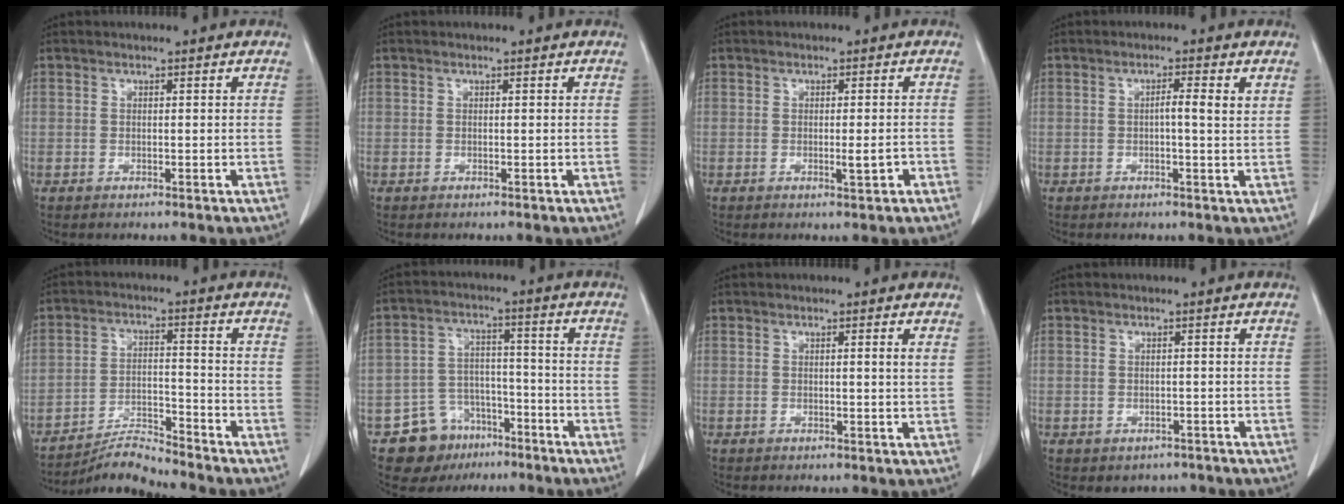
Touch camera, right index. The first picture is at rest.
{"total": 0.0}
{"total": 2.1, "force": [-0.8, 0.2, 2.0], "torque": [-0.029, -0.003, -0.011]}
{"total": 2.7, "force": [0.7, 0.2, 2.6], "torque": [-0.040, 0.005, 0.007]}
{"total": 6.2, "force": [-6.1, -1.0, 0.3], "torque": [-0.011, -0.003, -0.110]}
{"total": 8.8, "force": [-5.4, 6.7, 2.1], "torque": [-0.035, 0.023, -0.078]}
{"total": 1.0, "force": [0.4, -0.1, 0.9], "torque": [-0.012, 0.000, 0.003]}
{"total": 2.7, "force": [-1.9, 1.9, 0.4], "torque": [-0.003, 0.006, -0.021]}